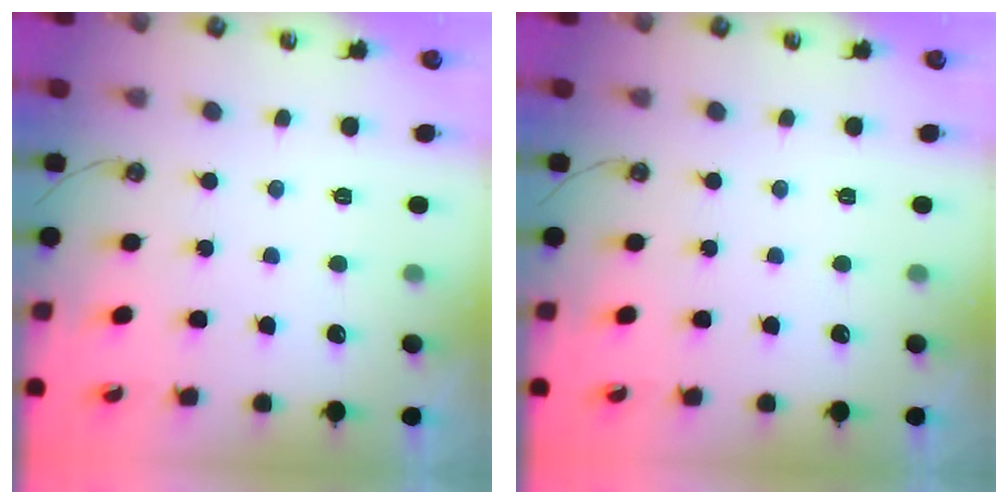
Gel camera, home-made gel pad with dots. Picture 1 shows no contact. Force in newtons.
{"total": 0.0}